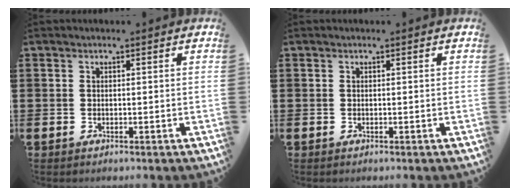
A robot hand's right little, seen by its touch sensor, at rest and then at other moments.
{"total": 0.0}